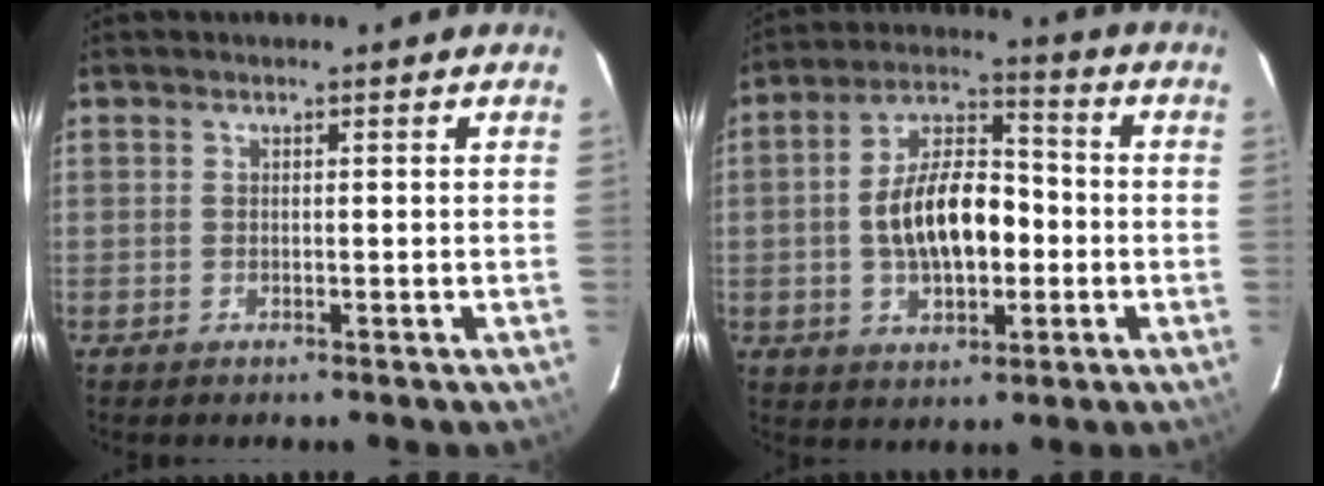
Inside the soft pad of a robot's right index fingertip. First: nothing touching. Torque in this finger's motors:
{"motor_torque": [0.57, -0.08, 0.88, 0.15]}